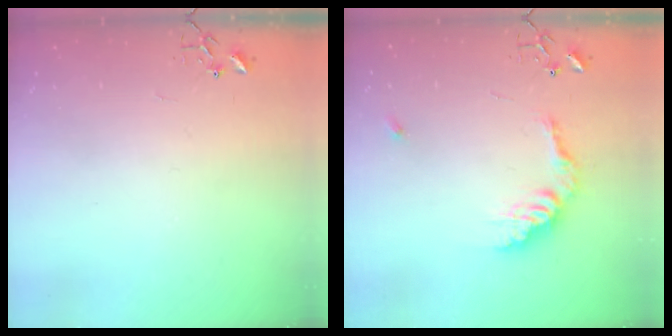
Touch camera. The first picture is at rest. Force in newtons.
{"total": 13.3, "press": 13.2, "slide": 1.1}